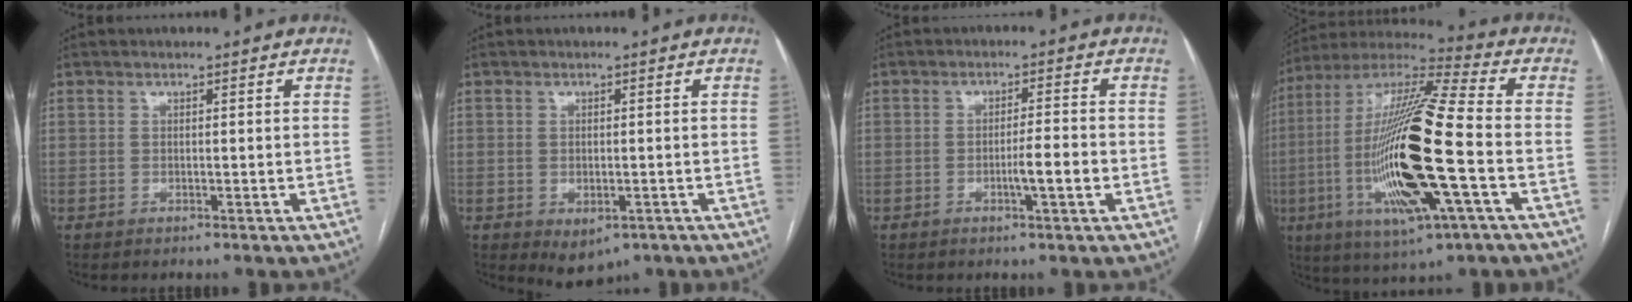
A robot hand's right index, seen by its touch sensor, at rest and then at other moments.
{"total": 4.3, "force": [-2.0, 2.7, 2.6], "torque": [-0.033, -0.004, -0.015]}
{"total": 4.0, "force": [-1.3, 0.1, 3.8], "torque": [-0.058, -0.001, -0.021]}
{"total": 23.3, "force": [-4.7, 2.2, 22.7], "torque": [-0.480, -0.025, -0.089]}